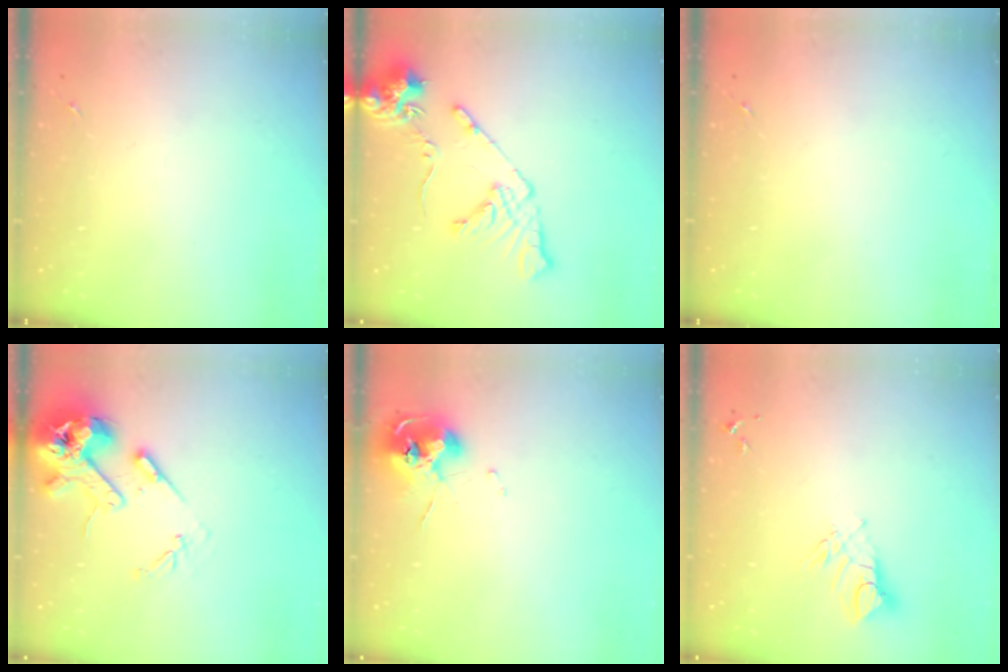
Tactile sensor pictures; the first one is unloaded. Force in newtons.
{"total": 13.0, "press": 12.9, "slide": 1.7}
{"total": 0.0}
{"total": 15.0, "press": 14.8, "slide": 2.3}
{"total": 10.0, "press": 9.9, "slide": 1.4}
{"total": 8.2, "press": 8.2, "slide": 0.9}